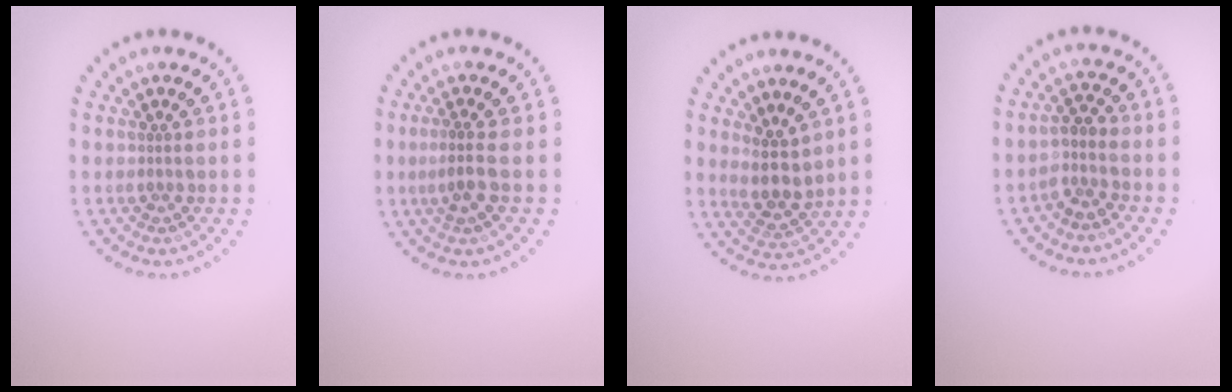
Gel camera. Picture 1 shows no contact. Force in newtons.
{"total": 2.0, "press": 1.6, "slide": 1.1}
{"total": 2.8, "press": 2.3, "slide": 1.6}
{"total": 1.9, "press": 1.4, "slide": 1.2}